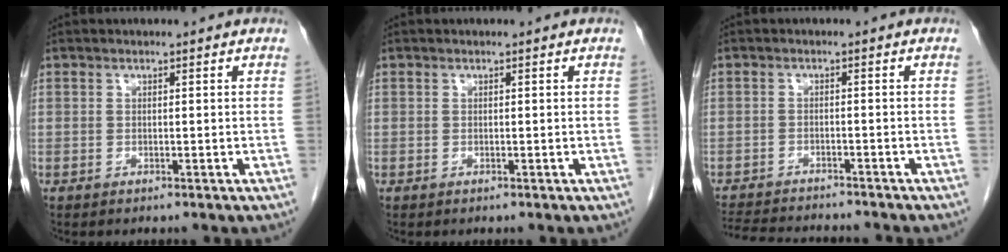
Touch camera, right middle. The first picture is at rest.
{"total": 0.0}
{"total": 11.5, "force": [-10.7, 1.6, 4.0], "torque": [-0.068, -0.008, -0.151]}